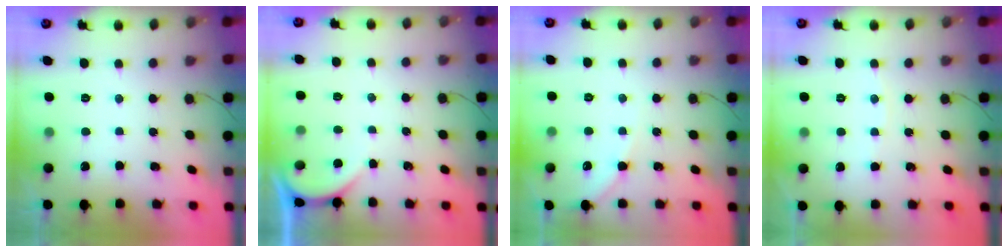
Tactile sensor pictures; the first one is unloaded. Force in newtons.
{"total": 1.6, "press": 1.6, "slide": 0.2}
{"total": 5.5, "press": 5.5, "slide": 0.6}
{"total": 2.0, "press": 2.0, "slide": 0.3}